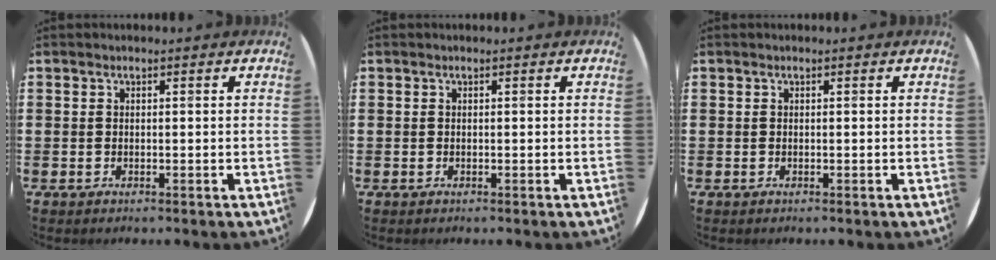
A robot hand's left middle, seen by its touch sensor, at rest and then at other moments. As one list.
[{"total": 0.0}, {"total": 0.0}]